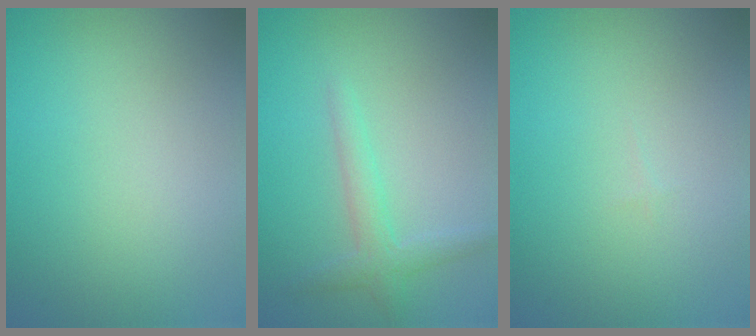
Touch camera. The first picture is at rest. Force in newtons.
{"total": 2.2, "press": 2.2, "slide": 0.1}
{"total": 0.0}